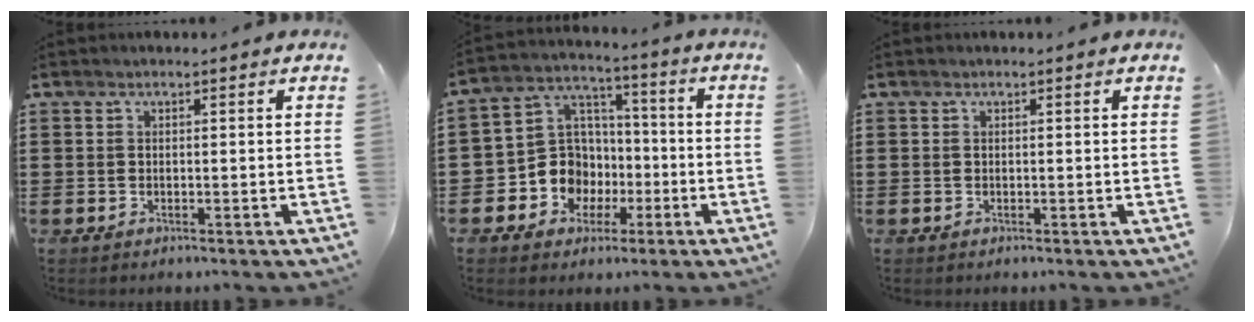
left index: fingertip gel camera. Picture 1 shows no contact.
{"total": 10.4, "force": [-2.6, 9.5, 3.2], "torque": [-0.112, 0.005, -0.042]}
{"total": 0.0}